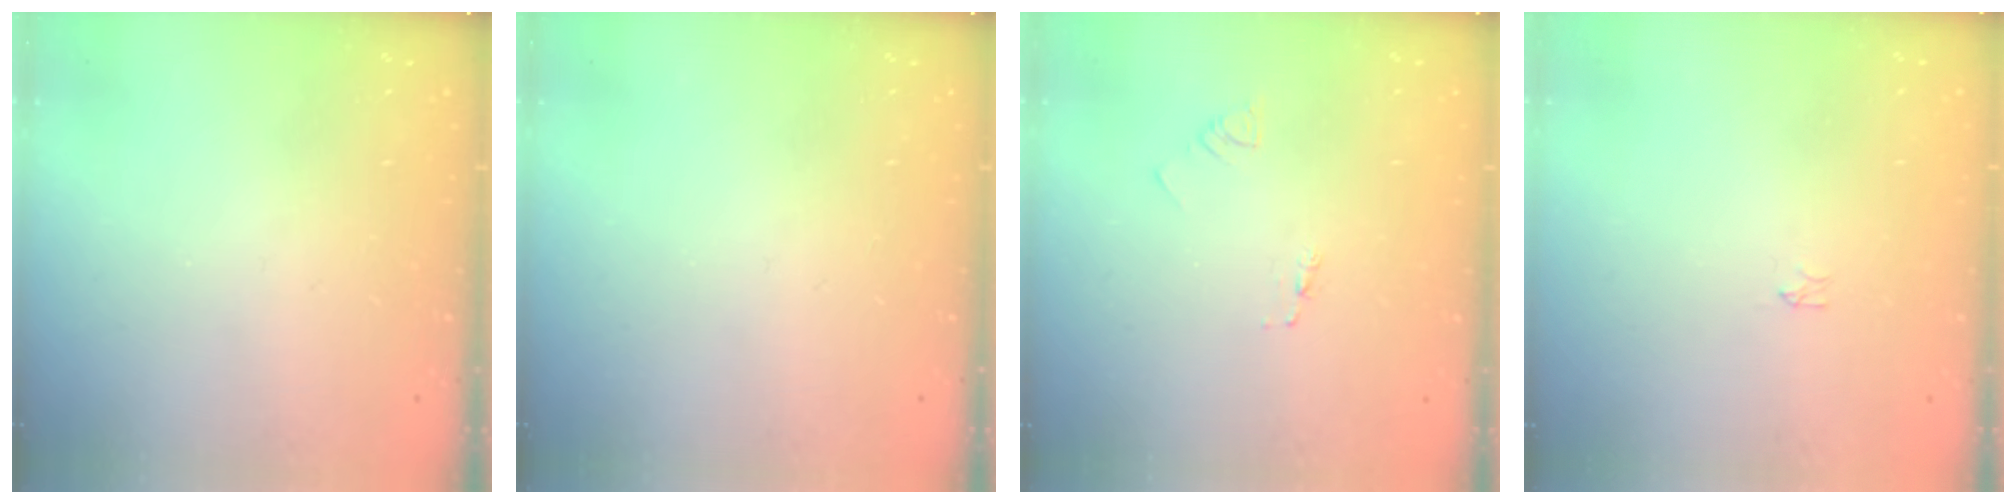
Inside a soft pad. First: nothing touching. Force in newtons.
{"total": 0.0}
{"total": 1.8, "press": 1.8, "slide": 0.2}
{"total": 0.0}